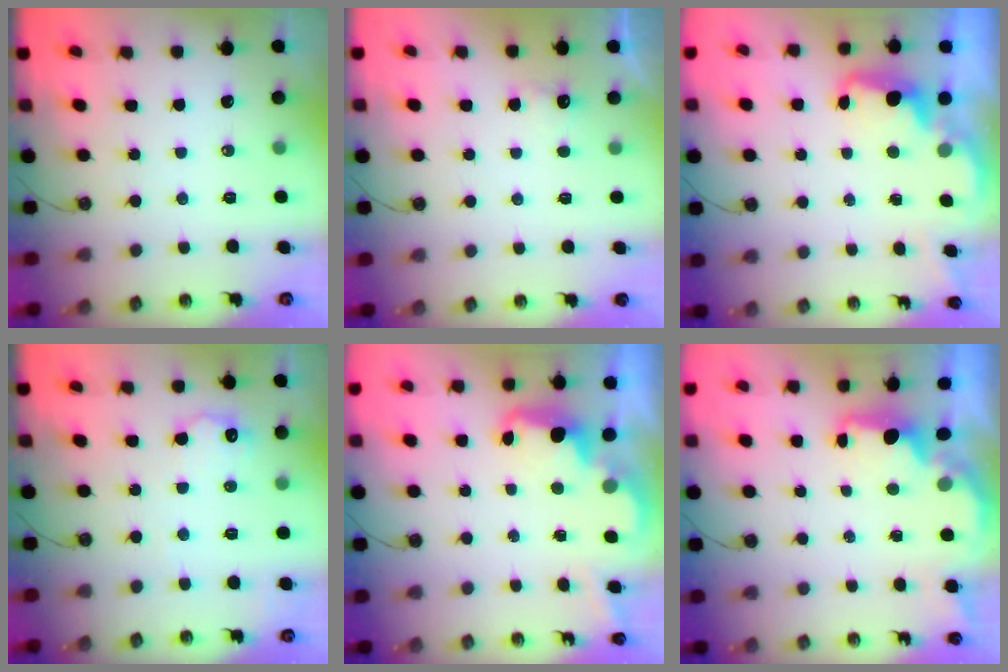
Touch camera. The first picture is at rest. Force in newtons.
{"total": 2.8, "press": 2.7, "slide": 0.9}
{"total": 2.4, "press": 2.4, "slide": 0.5}
{"total": 9.5, "press": 9.5, "slide": 0.6}
{"total": 2.4, "press": 2.3, "slide": 0.7}
{"total": 1.8, "press": 1.7, "slide": 0.6}